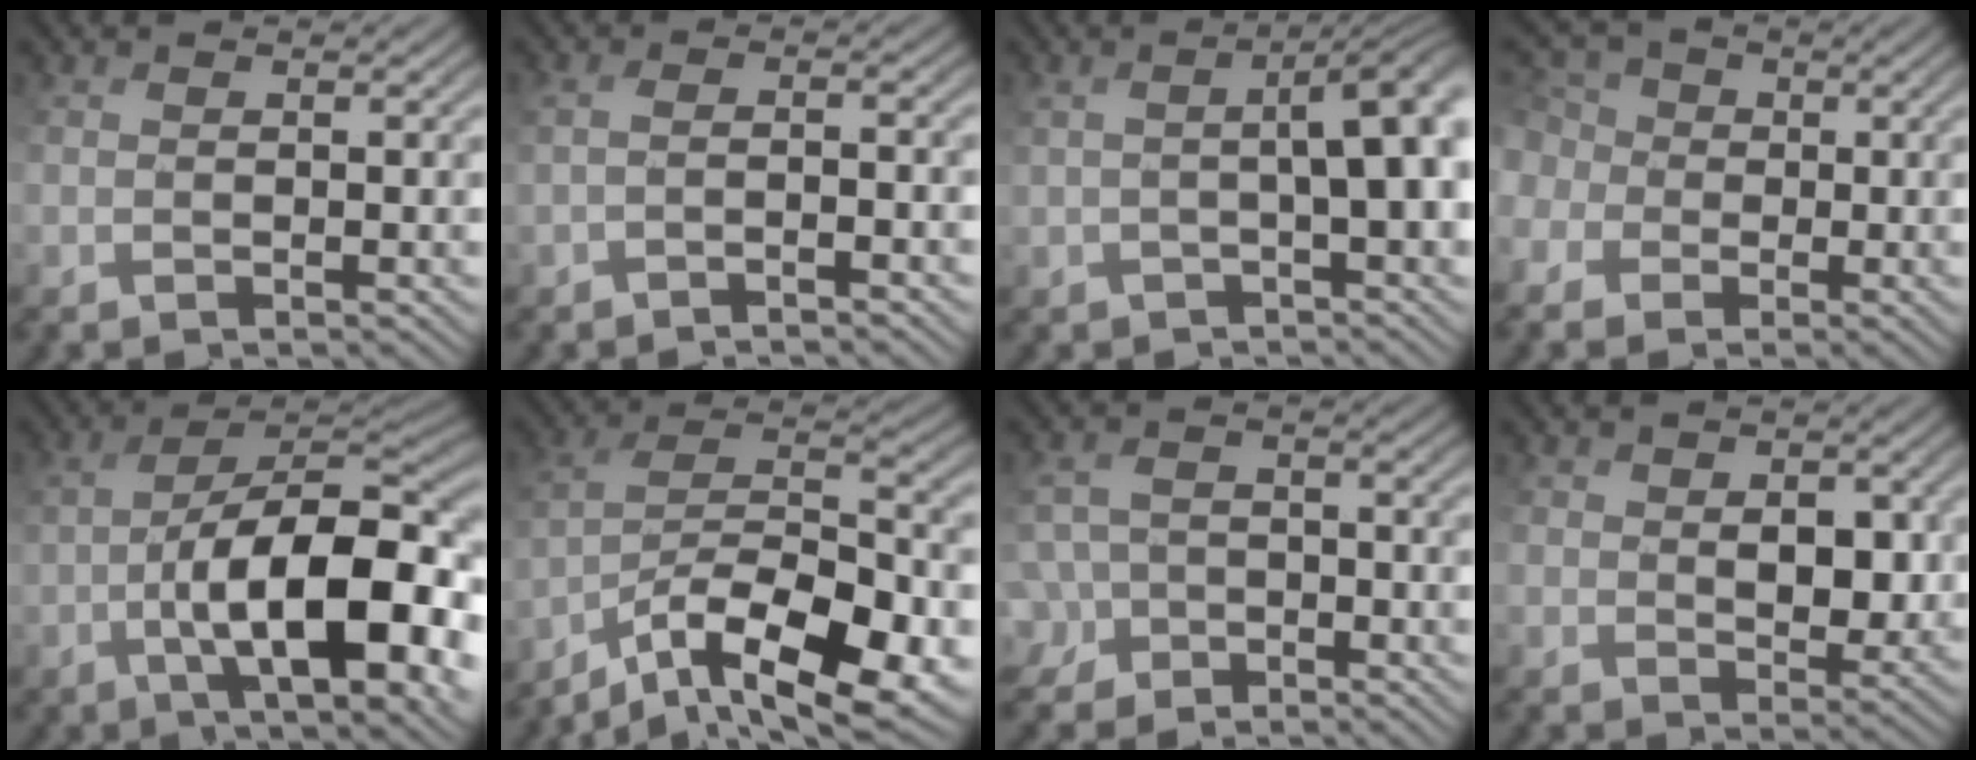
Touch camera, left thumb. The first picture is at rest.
{"total": 2.2, "force": [-1.7, -0.2, 1.4], "torque": [-0.024, 0.021, -0.035]}
{"total": 4.9, "force": [-0.2, 1.0, 4.8], "torque": [-0.047, 0.011, -0.001]}
{"total": 5.7, "force": [-0.4, 5.4, 1.8], "torque": [-0.087, 0.006, -0.010]}
{"total": 15.1, "force": [-4.8, 5.8, 13.0], "torque": [-0.192, 0.011, -0.067]}
{"total": 14.6, "force": [-10.1, 5.5, 8.9], "torque": [-0.184, -0.023, -0.150]}
{"total": 3.1, "force": [-2.5, 1.7, -1.0], "torque": [0.012, 0.007, -0.051]}
{"total": 4.9, "force": [1.4, 3.9, 2.7], "torque": [-0.064, -0.008, 0.038]}